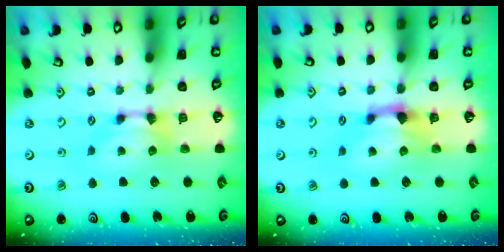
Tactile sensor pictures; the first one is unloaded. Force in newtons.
{"total": 1.6, "press": 1.0, "slide": 1.3}